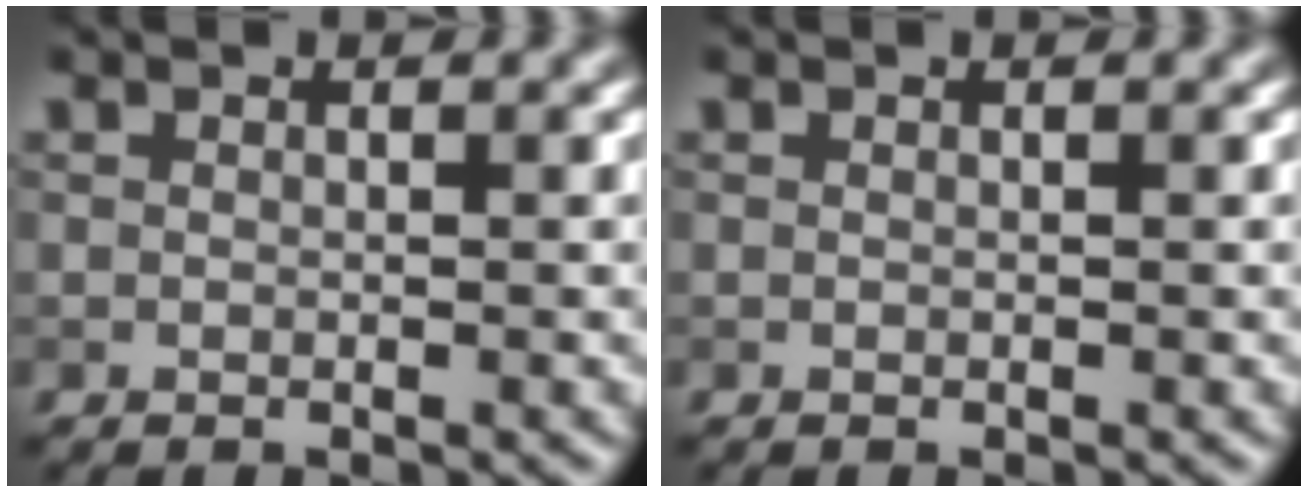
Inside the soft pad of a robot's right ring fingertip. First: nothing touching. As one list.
[{"total": 0.0}]